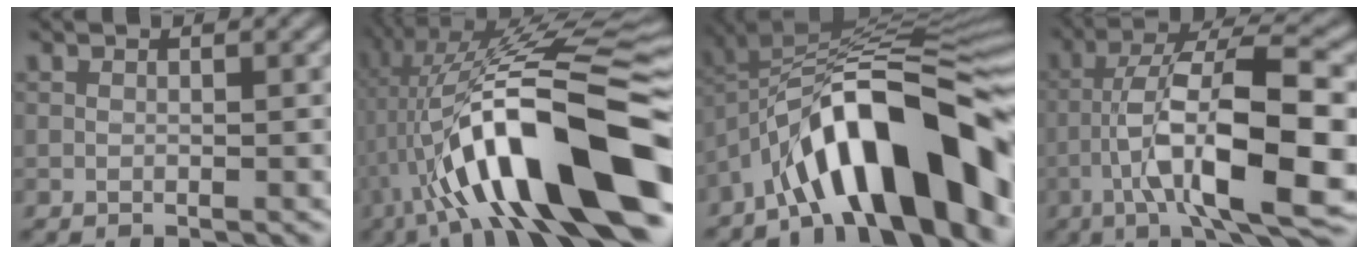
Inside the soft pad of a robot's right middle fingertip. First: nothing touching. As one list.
[{"total": 15.5, "force": [-4.8, 3.8, 14.3], "torque": [-0.239, 0.044, -0.061]}, {"total": 13.0, "force": [-6.9, 3.7, 10.3], "torque": [-0.167, 0.023, -0.097]}, {"total": 12.5, "force": [-4.0, 3.0, 11.5], "torque": [-0.212, 0.023, -0.048]}]